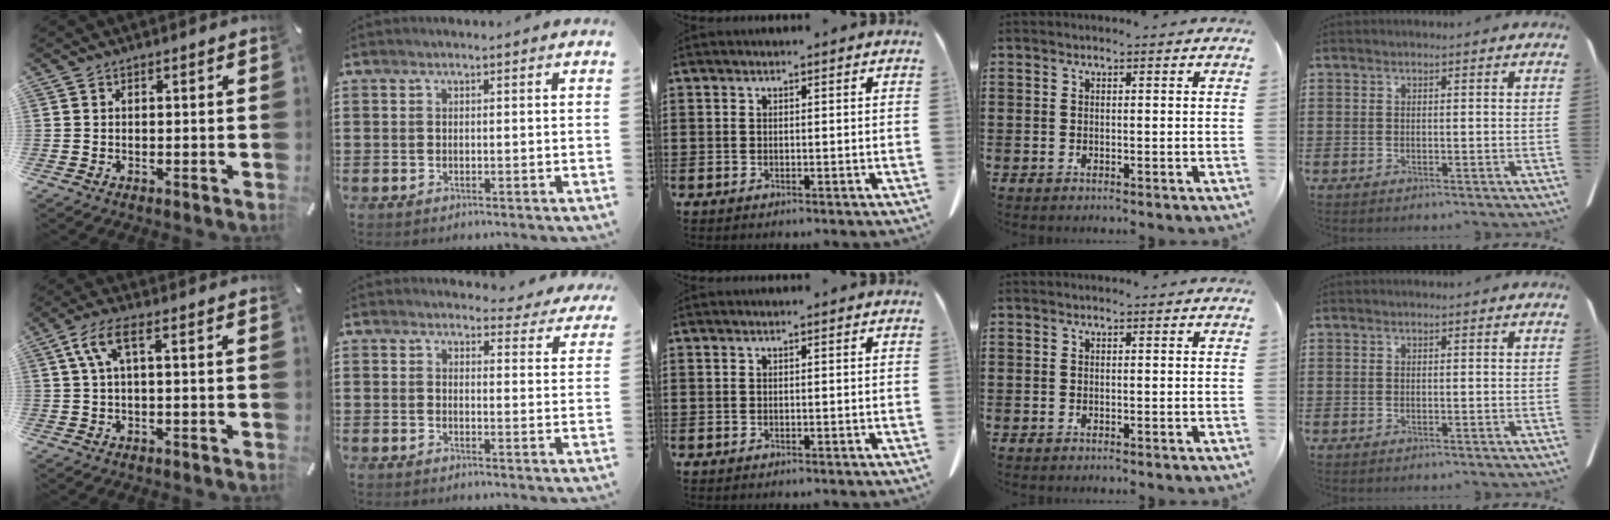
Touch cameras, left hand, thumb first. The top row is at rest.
{"thumb": {"total": 6.4, "force": [0.9, 2.2, 6.0], "torque": [-0.118, 0.005, 0.016]}, "index": {"total": 3.3, "force": [3.1, 1.0, 0.7], "torque": [-0.010, -0.018, 0.053]}}